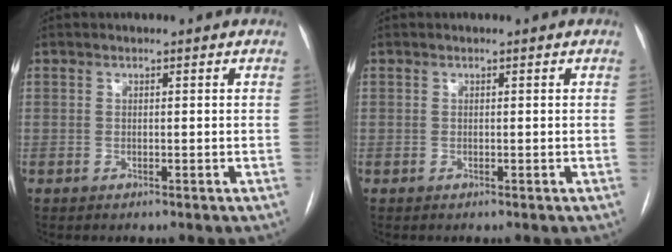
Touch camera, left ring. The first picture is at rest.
{"total": 0.0}